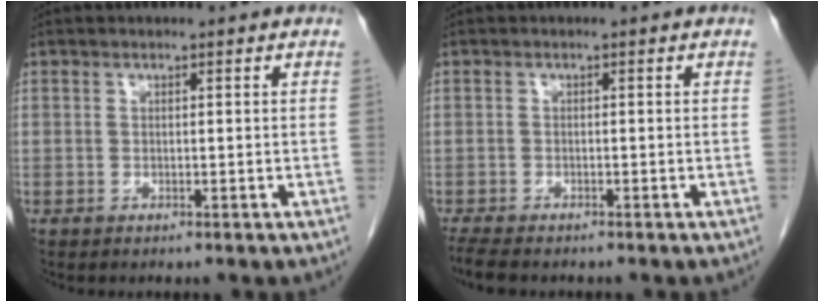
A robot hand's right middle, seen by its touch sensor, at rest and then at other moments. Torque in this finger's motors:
{"motor_torque": [0.28, -0.18, 0.01, 0.02]}